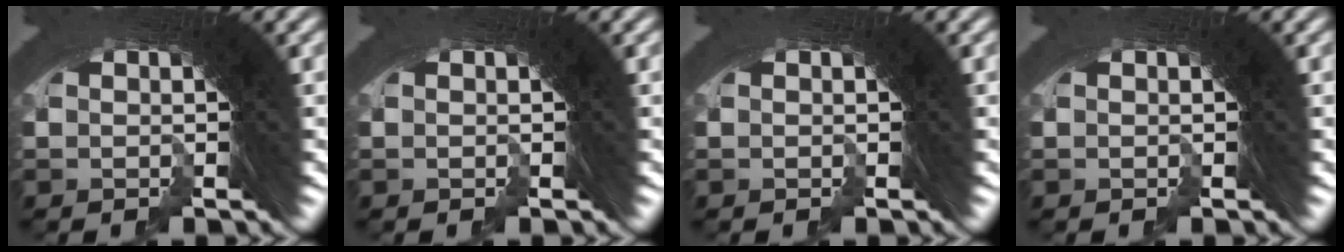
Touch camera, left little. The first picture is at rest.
{"total": 0.0}
{"total": 0.0}
{"total": 0.0}